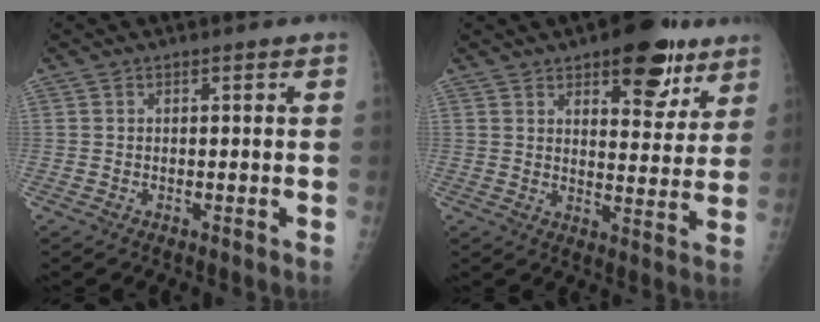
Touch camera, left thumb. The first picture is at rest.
{"total": 16.5, "force": [10.1, 6.7, 11.2], "torque": [-0.095, -0.052, 0.142]}